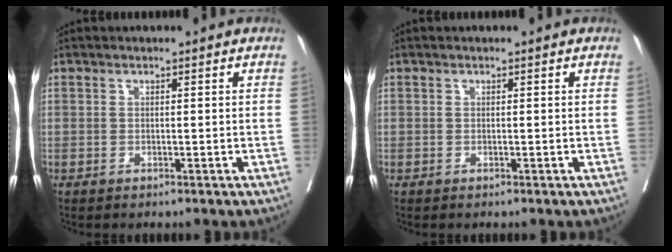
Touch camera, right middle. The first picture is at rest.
{"total": 0.0}